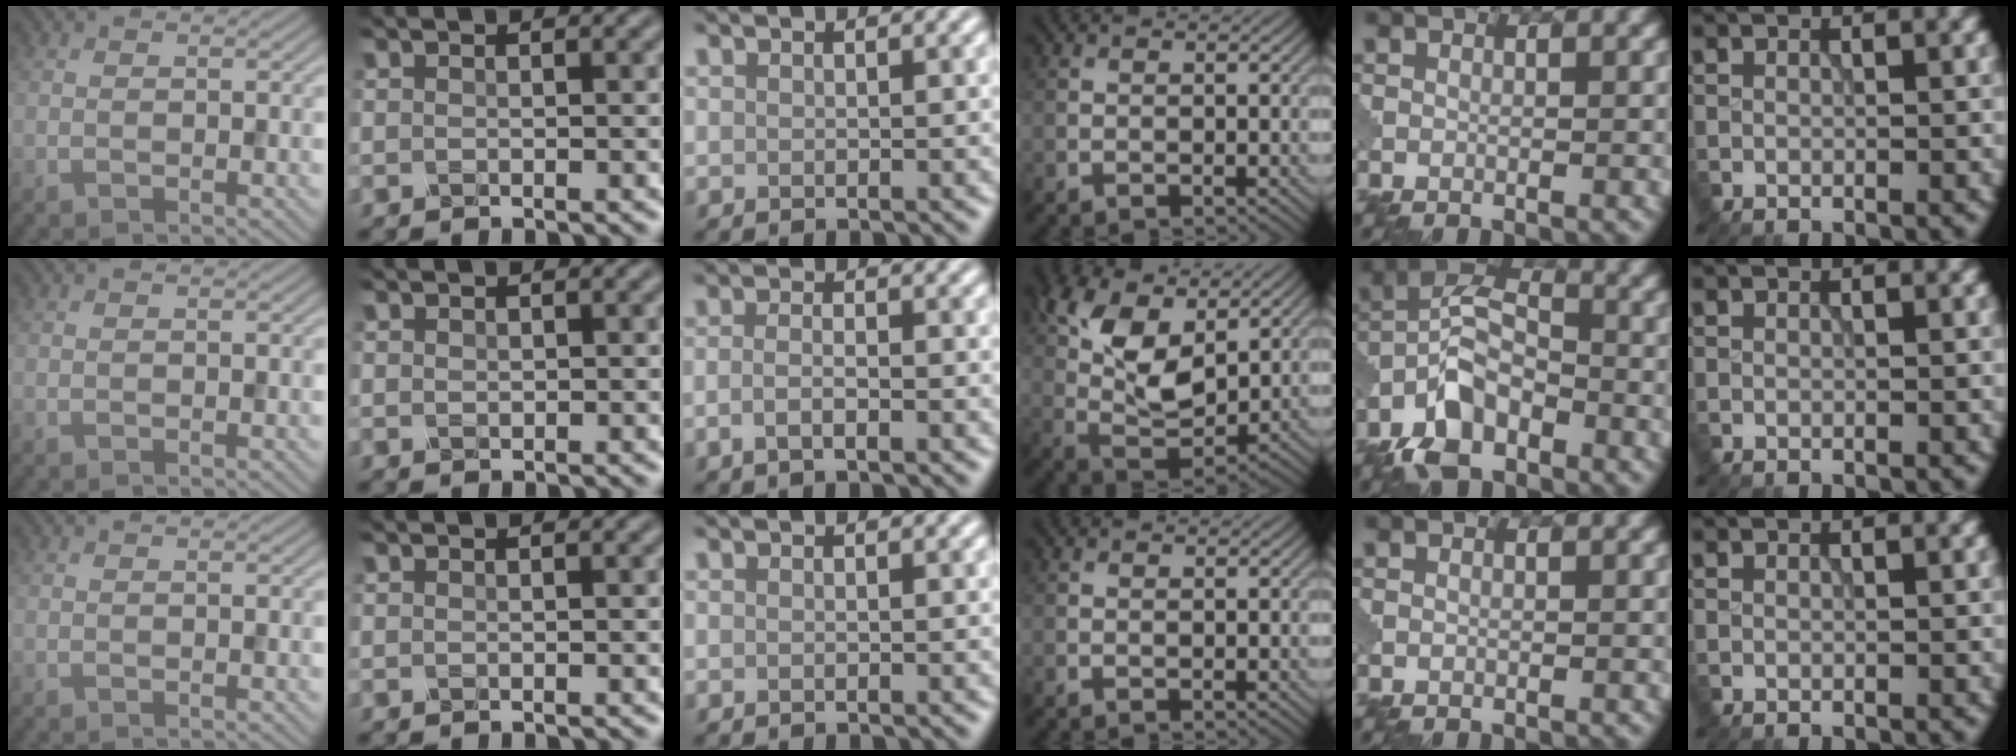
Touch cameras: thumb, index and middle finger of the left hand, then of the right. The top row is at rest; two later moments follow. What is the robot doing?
{"motion": "insert", "object": "pin"}